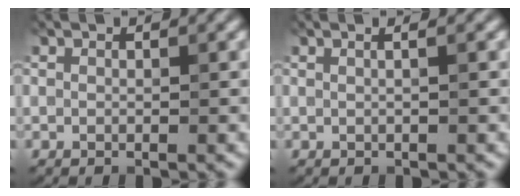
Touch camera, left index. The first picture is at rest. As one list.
[{"total": 1.3, "force": [0.4, 0.3, 1.2], "torque": [-0.014, 0.001, -0.003]}]